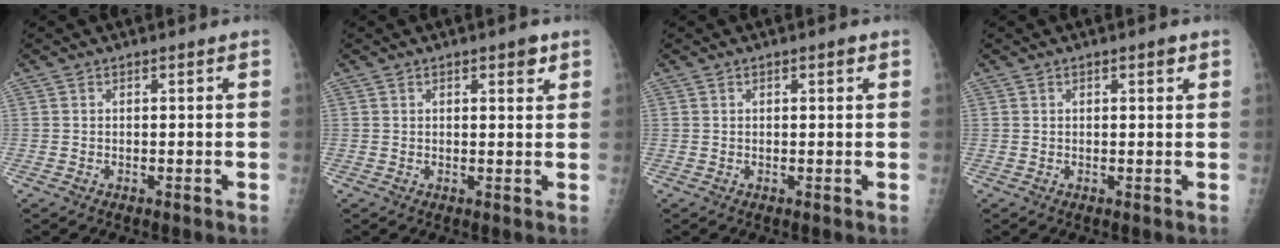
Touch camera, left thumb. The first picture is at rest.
{"total": 2.9, "force": [1.6, 1.1, 2.2], "torque": [-0.019, -0.006, 0.019]}
{"total": 1.5, "force": [0.7, 0.6, 1.2], "torque": [-0.012, 0.000, 0.009]}
{"total": 1.8, "force": [0.9, 0.7, 1.4], "torque": [-0.014, -0.001, 0.011]}